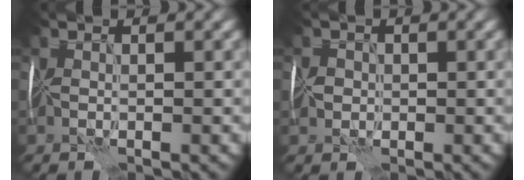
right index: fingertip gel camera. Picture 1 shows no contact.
{"total": 1.4, "force": [-0.7, 1.2, -0.3], "torque": [0.001, 0.001, -0.010]}